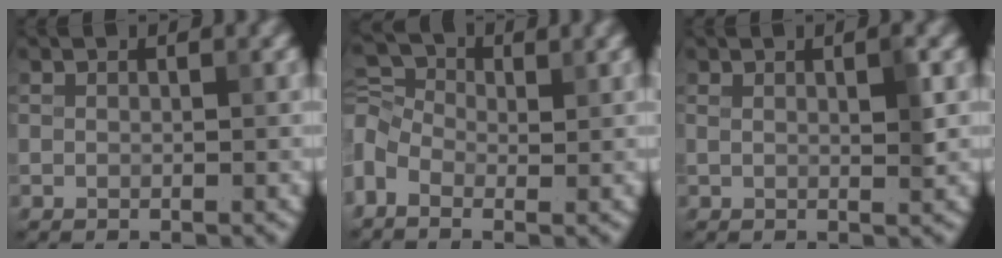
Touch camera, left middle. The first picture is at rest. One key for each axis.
{"total": 4.3, "fx": -0.8, "fy": 3.0, "fz": 3.0, "tx": -0.073, "ty": 0.015, "tz": -0.037}
{"total": 1.7, "fx": 0.6, "fy": 0.3, "fz": 1.6, "tx": -0.022, "ty": 0.000, "tz": 0.006}